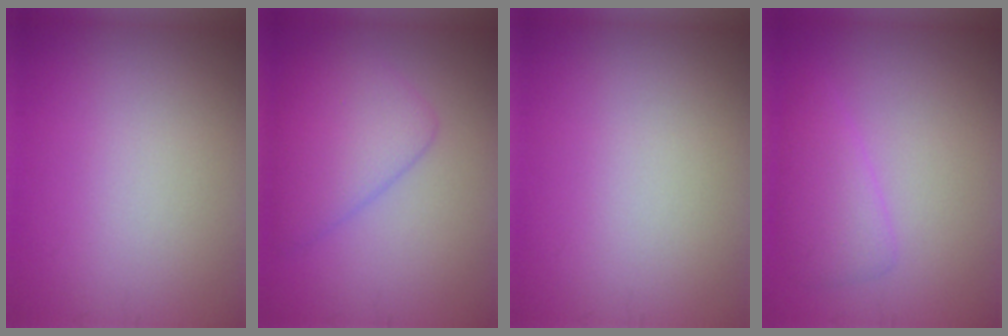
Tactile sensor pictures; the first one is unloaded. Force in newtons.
{"total": 4.5, "press": 4.5, "slide": 0.2}
{"total": 0.0}
{"total": 2.6, "press": 2.6, "slide": 0.1}